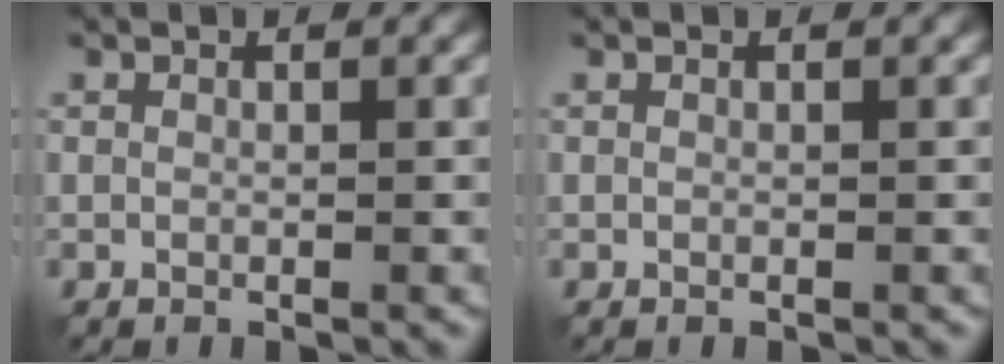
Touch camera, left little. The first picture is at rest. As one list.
[{"total": 0.0}]